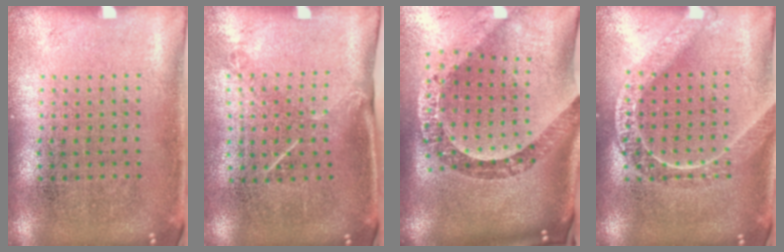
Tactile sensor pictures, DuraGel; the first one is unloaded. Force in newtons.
{"total": 1.5, "press": 1.0, "slide": 1.1}
{"total": 2.8, "press": 2.1, "slide": 1.8}
{"total": 1.4, "press": 1.4, "slide": 0.2}